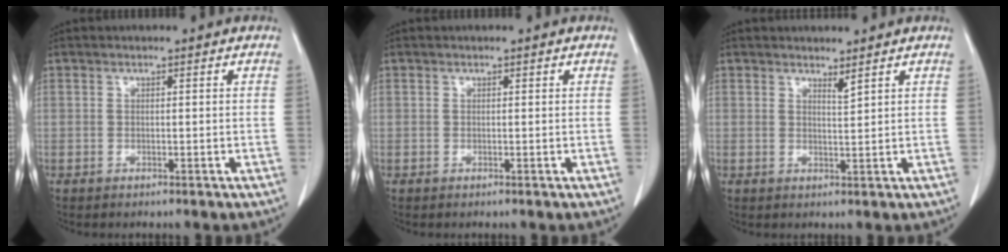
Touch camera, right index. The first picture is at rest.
{"total": 0.0}
{"total": 1.3, "force": [1.0, -0.3, 0.6], "torque": [-0.014, -0.011, 0.020]}